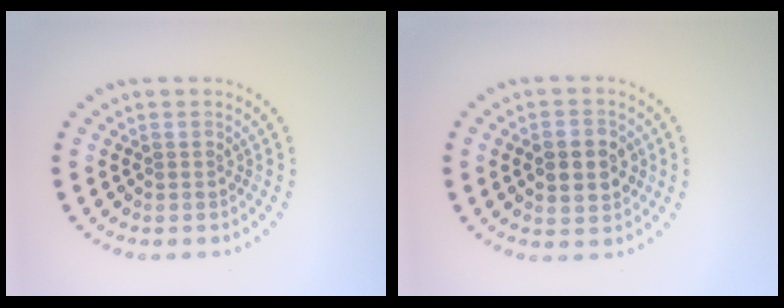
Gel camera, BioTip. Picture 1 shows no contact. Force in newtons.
{"total": 4.6, "press": 4.6, "slide": 0.4}